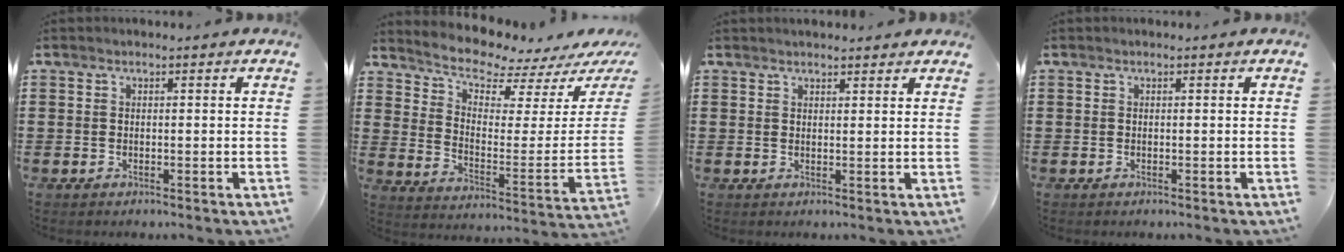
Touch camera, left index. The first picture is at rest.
{"total": 6.0, "force": [5.7, 1.1, 1.6], "torque": [-0.061, -0.054, 0.095]}
{"total": 1.5, "force": [1.5, 0.3, 0.2], "torque": [-0.007, 0.003, 0.029]}
{"total": 0.0}